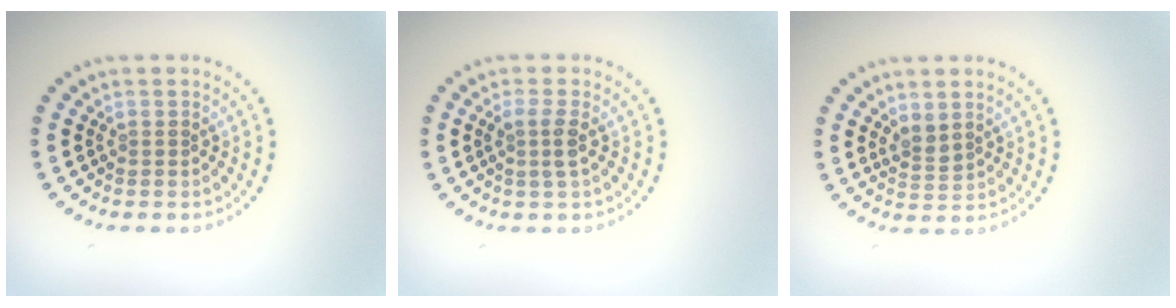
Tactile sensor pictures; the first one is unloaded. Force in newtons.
{"total": 1.7, "press": 1.4, "slide": 0.8}
{"total": 1.6, "press": 1.4, "slide": 0.8}